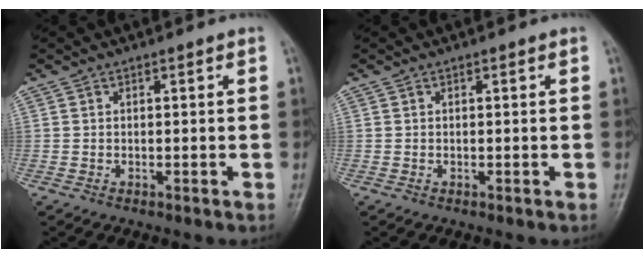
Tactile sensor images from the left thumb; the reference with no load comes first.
{"total": 0.0}